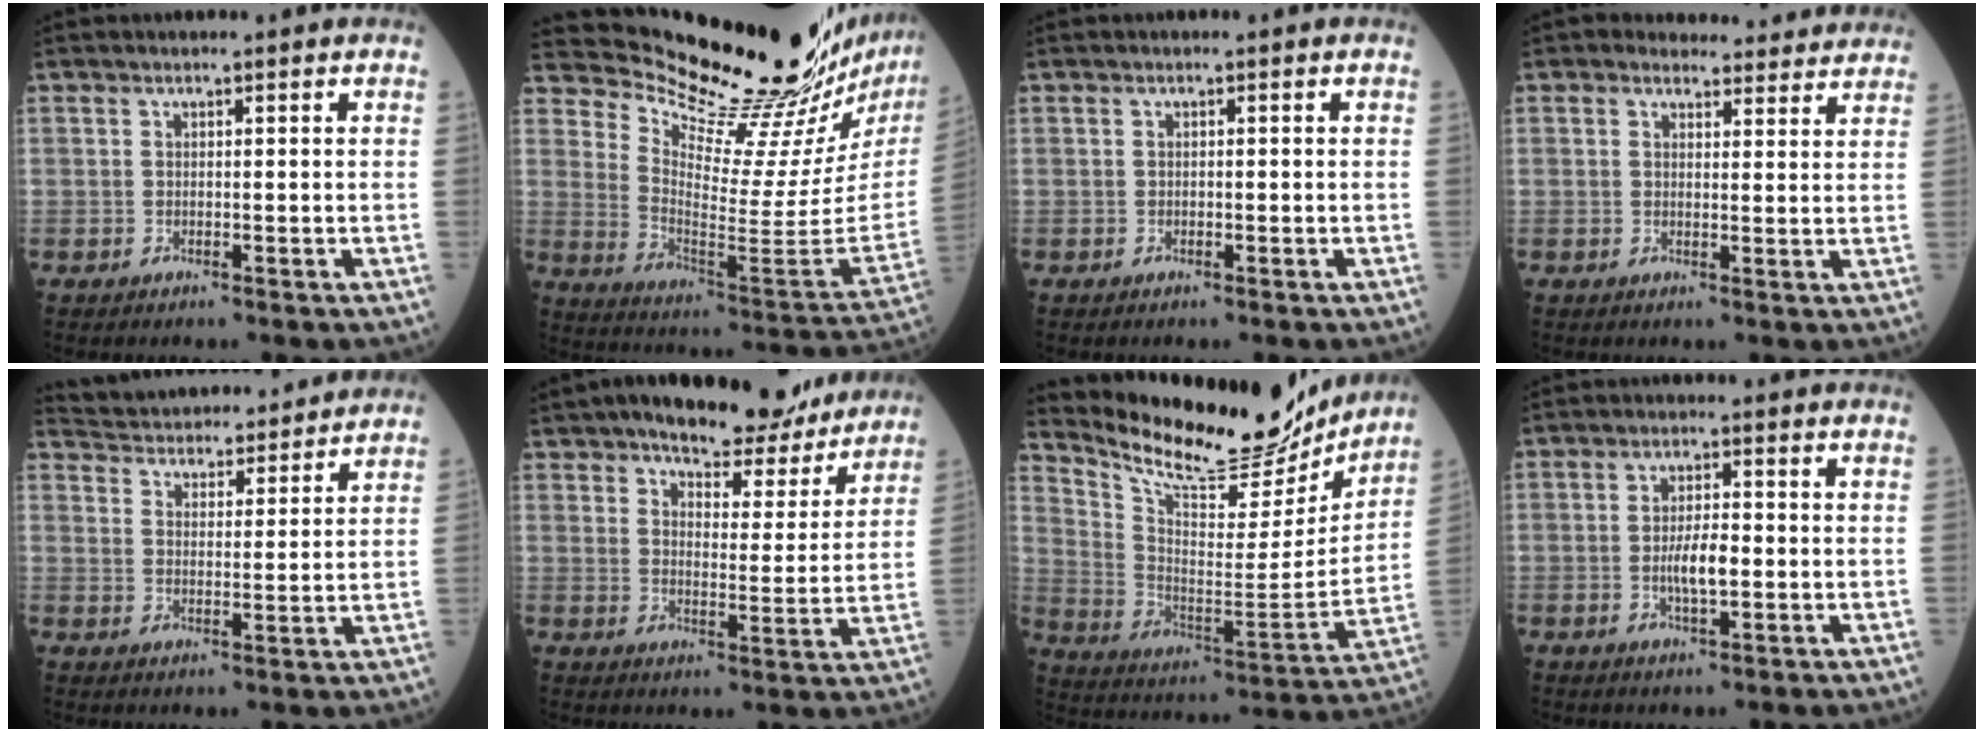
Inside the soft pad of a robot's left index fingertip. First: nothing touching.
{"total": 24.3, "force": [22.6, 0.7, 9.0], "torque": [-0.156, -0.140, 0.311]}
{"total": 0.0}
{"total": 9.0, "force": [8.5, 2.7, 0.9], "torque": [0.019, 0.003, 0.076]}
{"total": 17.2, "force": [16.4, 3.0, 4.2], "torque": [-0.069, 0.027, 0.233]}
{"total": 13.9, "force": [11.9, 4.5, 5.7], "torque": [-0.060, -0.005, 0.154]}
{"total": 21.0, "force": [19.3, 4.7, 6.7], "torque": [-0.129, -0.040, 0.293]}
{"total": 4.5, "force": [-0.9, 1.2, 4.2], "torque": [-0.082, -0.005, -0.018]}